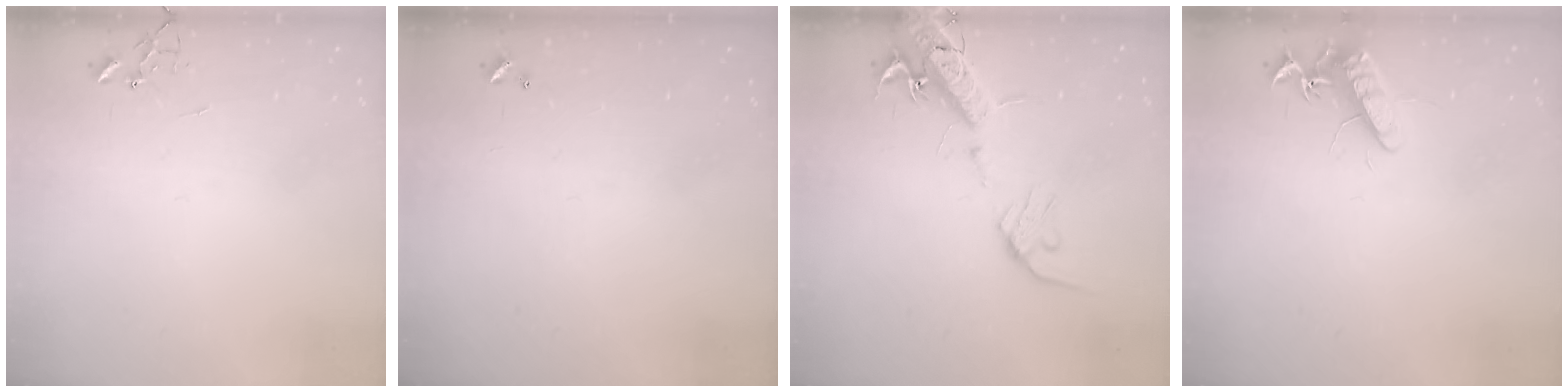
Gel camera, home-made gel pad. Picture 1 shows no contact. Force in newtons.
{"total": 0.0}
{"total": 16.5, "press": 16.2, "slide": 3.6}
{"total": 11.9, "press": 11.8, "slide": 1.3}